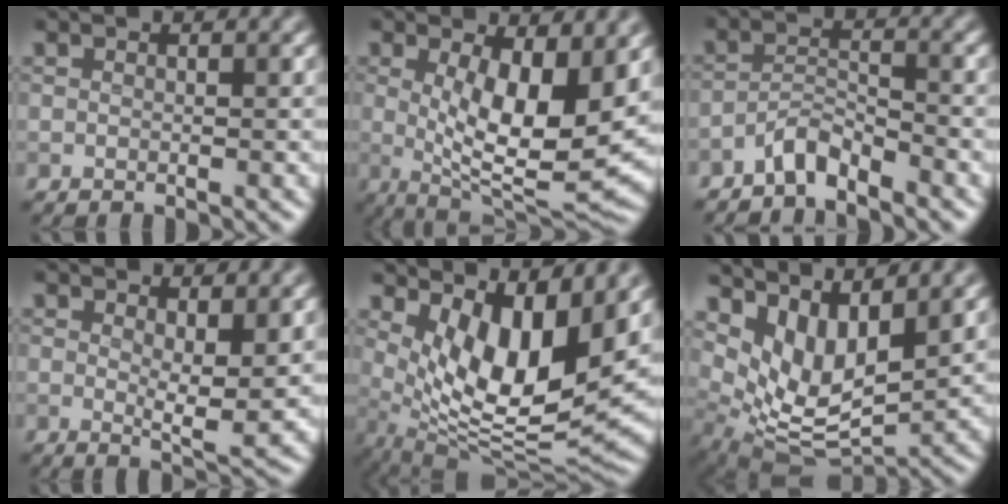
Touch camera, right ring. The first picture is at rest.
{"total": 9.3, "force": [1.3, 3.4, 8.6], "torque": [-0.143, -0.023, 0.030]}
{"total": 2.5, "force": [-2.3, 0.5, 0.9], "torque": [-0.017, 0.013, -0.047]}
{"total": 3.8, "force": [1.4, 1.1, 3.3], "torque": [-0.053, -0.009, 0.025]}
{"total": 9.9, "force": [3.0, 4.0, 8.5], "torque": [-0.151, -0.022, 0.061]}
{"total": 8.3, "force": [4.5, 3.6, 5.9], "torque": [-0.122, -0.013, 0.089]}